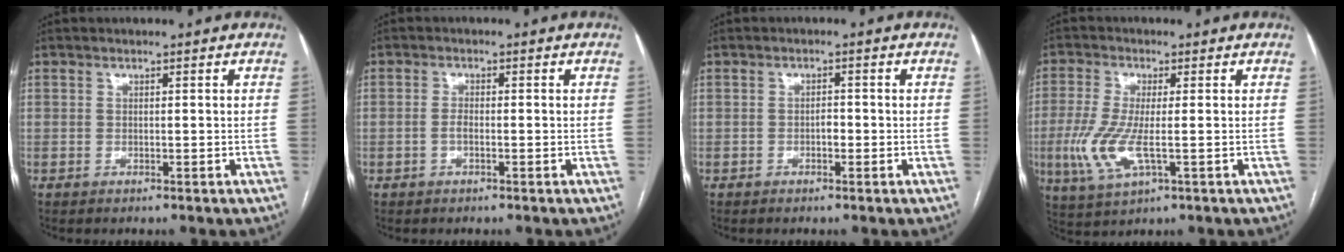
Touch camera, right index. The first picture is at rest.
{"total": 1.5, "force": [-0.5, 0.5, 1.3], "torque": [-0.026, 0.003, -0.010]}
{"total": 1.4, "force": [-0.5, 0.7, 1.1], "torque": [-0.016, 0.004, -0.009]}
{"total": 8.2, "force": [-1.6, 2.2, 7.7], "torque": [-0.181, -0.018, -0.029]}